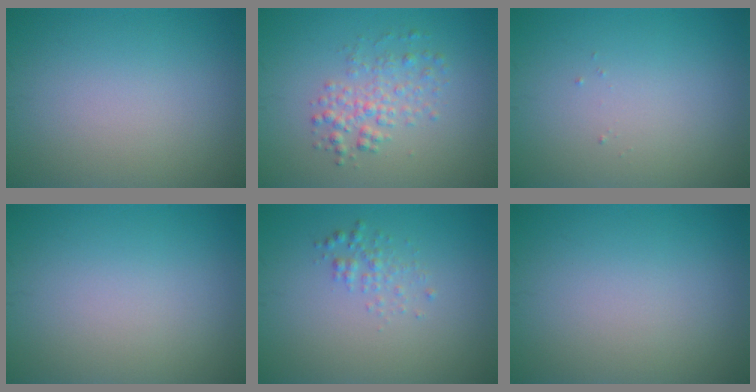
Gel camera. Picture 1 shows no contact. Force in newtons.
{"total": 2.7, "press": 2.7, "slide": 0.0}
{"total": 0.0}
{"total": 0.0}
{"total": 1.3, "press": 1.3, "slide": 0.0}
{"total": 0.0}